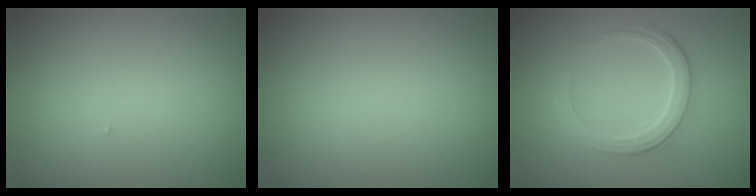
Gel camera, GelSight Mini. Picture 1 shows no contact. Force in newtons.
{"total": 0.0}
{"total": 2.9, "press": 2.9, "slide": 0.3}